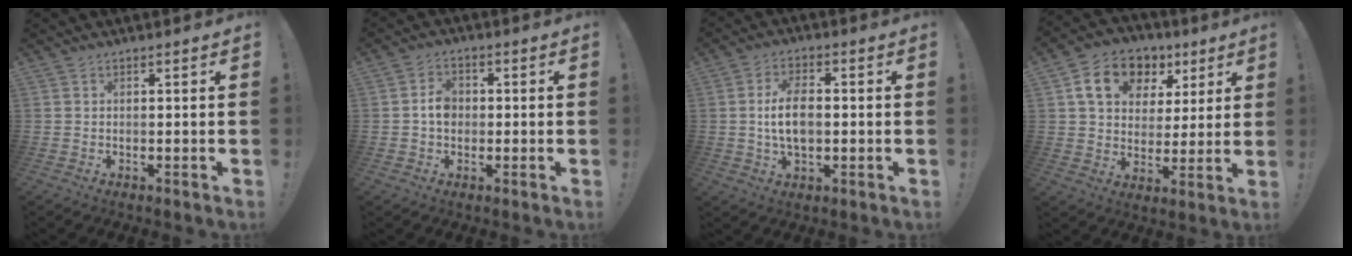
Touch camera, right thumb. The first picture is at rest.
{"total": 5.0, "force": [-0.4, 3.8, 3.1], "torque": [-0.048, 0.008, -0.009]}
{"total": 9.3, "force": [-0.4, 5.1, 7.8], "torque": [-0.145, -0.001, -0.010]}
{"total": 14.7, "force": [6.7, 10.9, 7.2], "torque": [-0.111, -0.021, 0.128]}